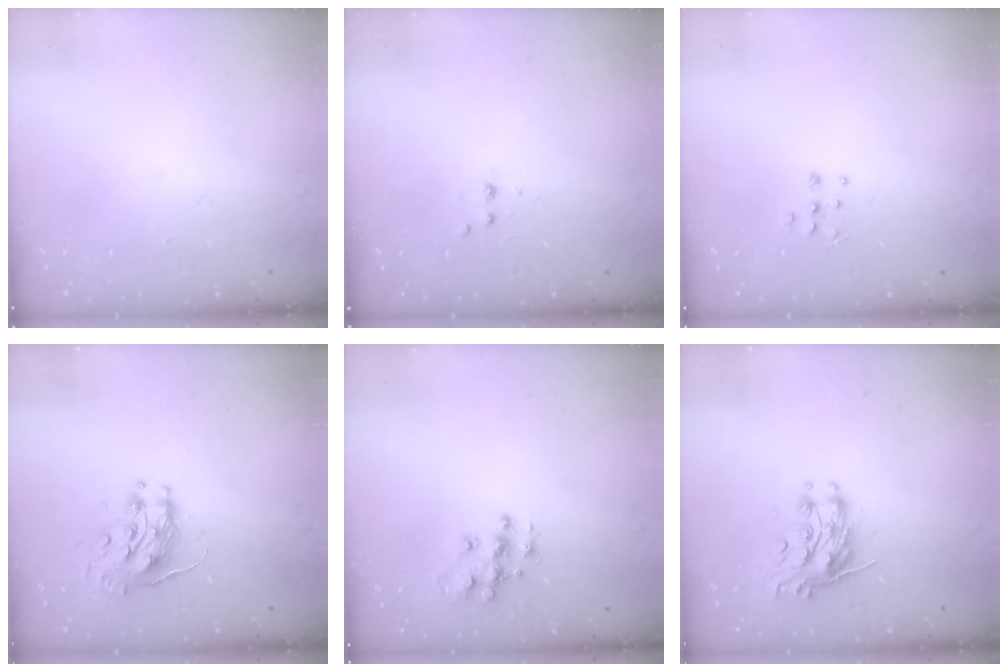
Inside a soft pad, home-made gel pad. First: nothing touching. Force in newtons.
{"total": 2.9, "press": 2.7, "slide": 1.0}
{"total": 4.6, "press": 4.5, "slide": 0.7}
{"total": 9.7, "press": 9.7, "slide": 0.8}
{"total": 10.2, "press": 10.2, "slide": 0.7}
{"total": 10.4, "press": 10.4, "slide": 0.5}